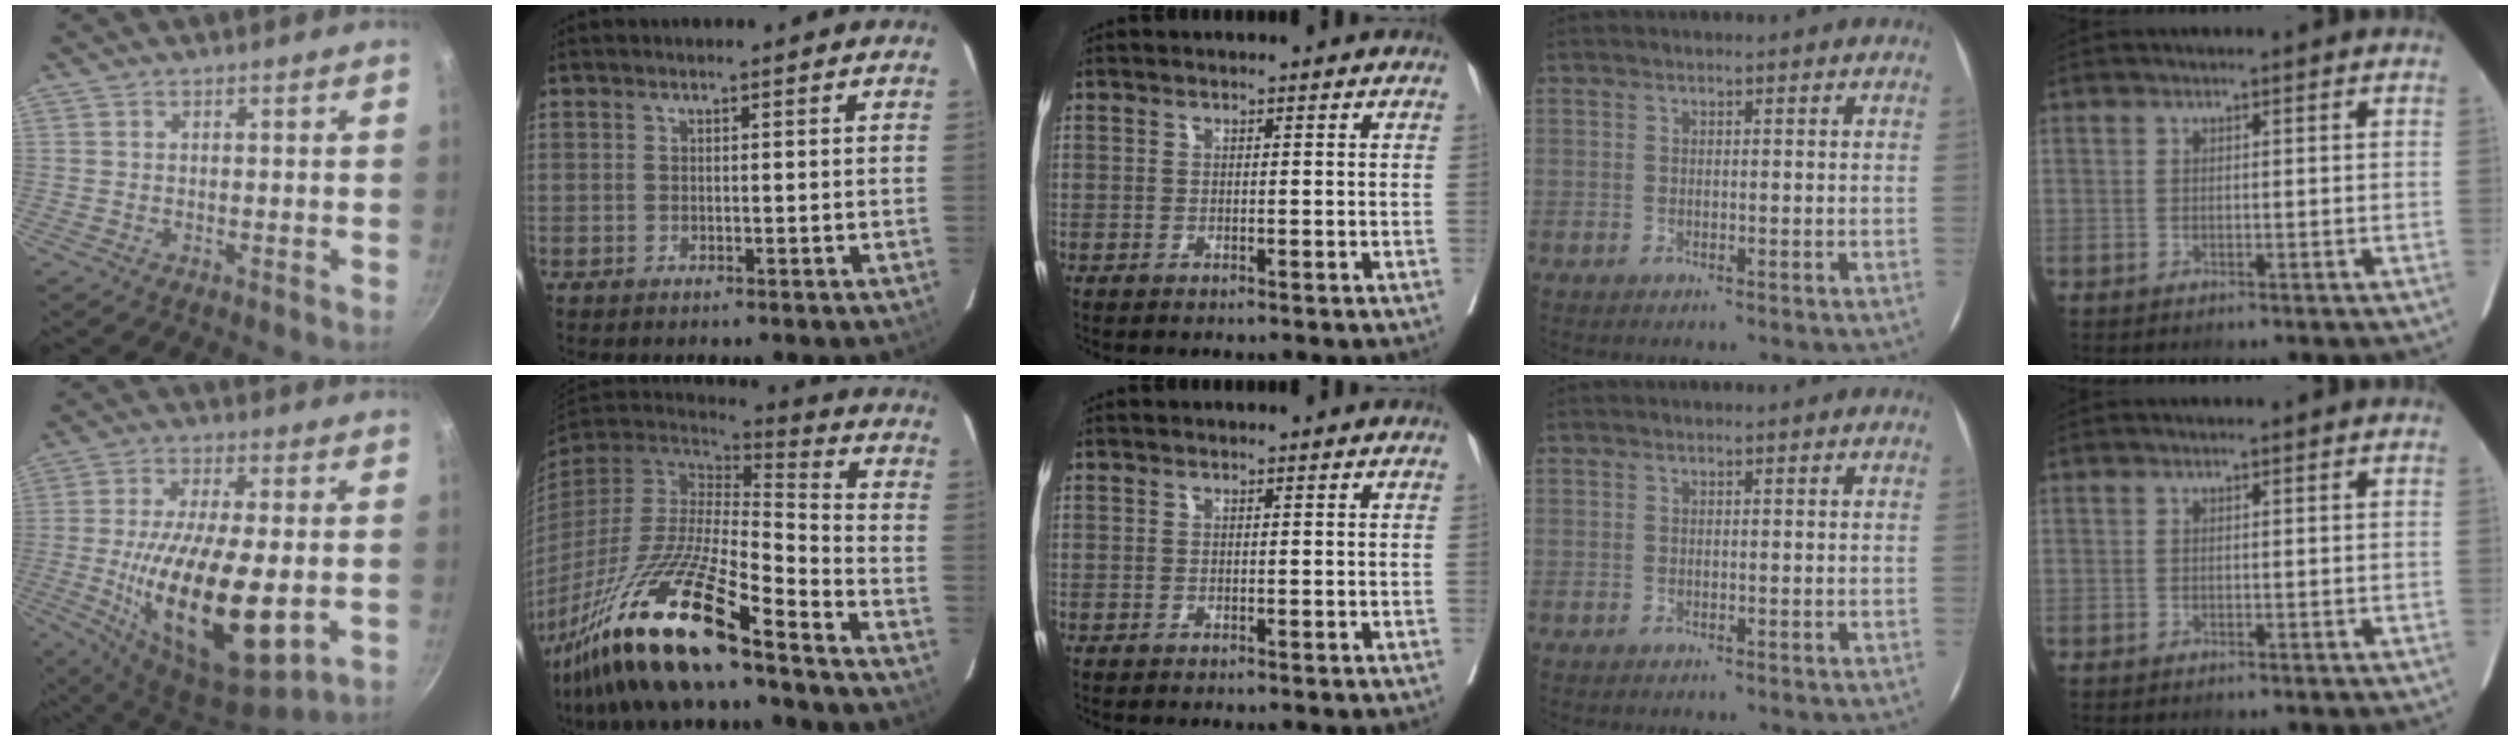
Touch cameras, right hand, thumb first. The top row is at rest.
{"thumb": {"total": 23.2, "force": [-3.5, 9.2, 21.0], "torque": [-0.388, -0.029, -0.040]}, "index": {"total": 22.1, "force": [-15.4, 2.4, 15.7], "torque": [-0.308, -0.055, -0.286]}}